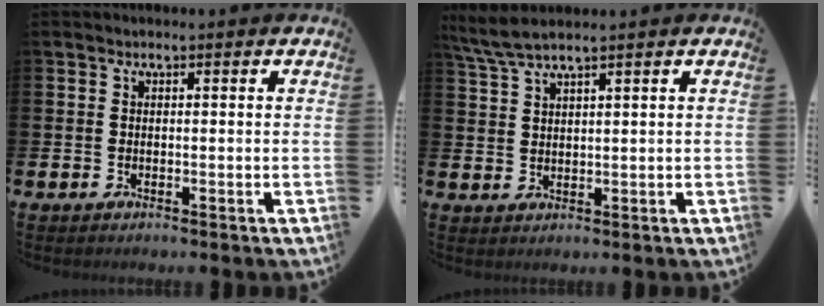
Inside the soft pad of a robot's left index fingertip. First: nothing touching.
{"total": 3.6, "force": [3.1, 0.0, 1.8], "torque": [-0.047, -0.003, 0.058]}